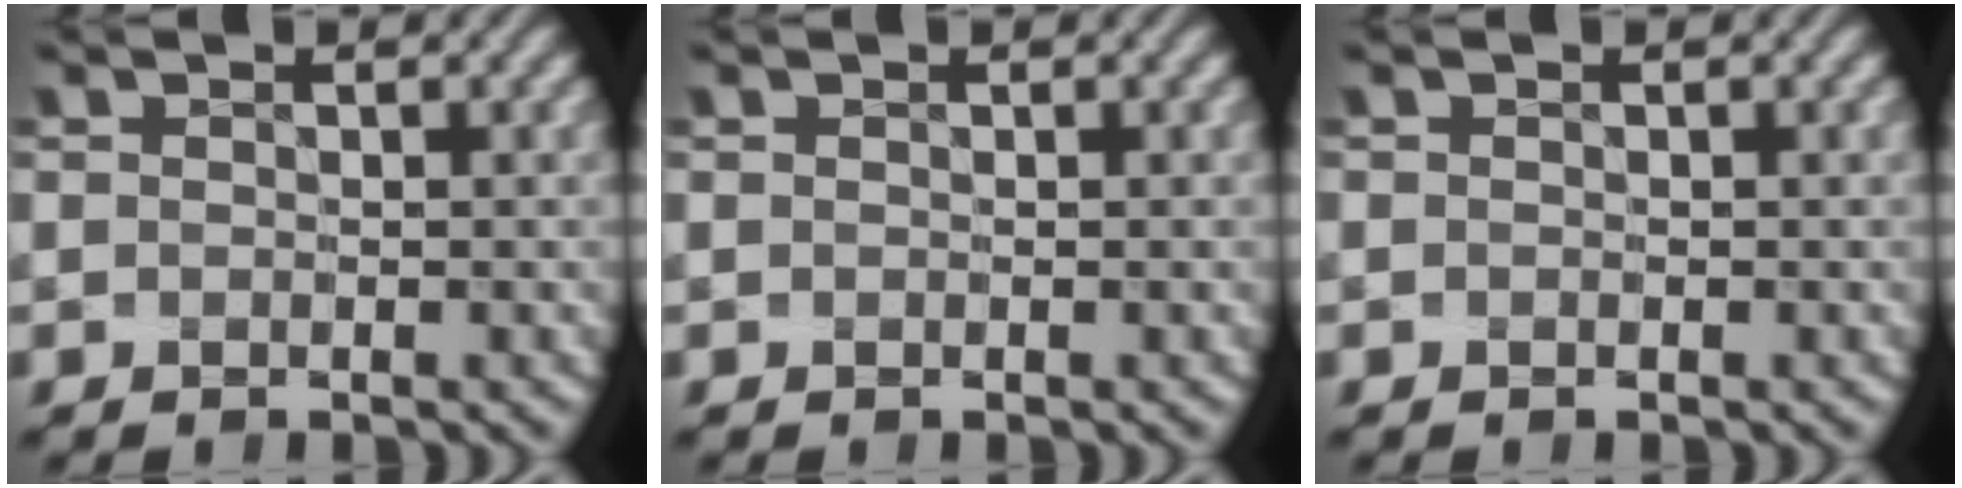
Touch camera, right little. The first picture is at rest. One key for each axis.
{"total": 0.0}
{"total": 0.0}